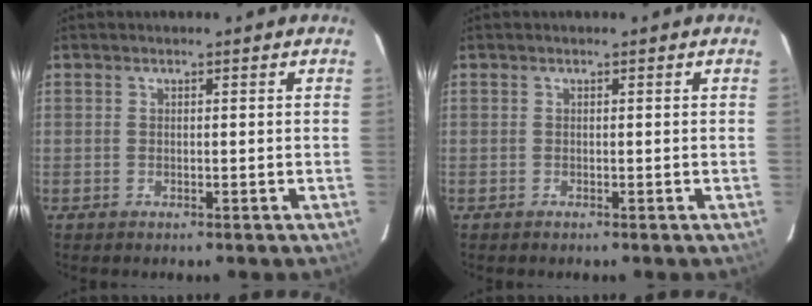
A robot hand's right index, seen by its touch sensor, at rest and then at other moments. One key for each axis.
{"total": 0.0}